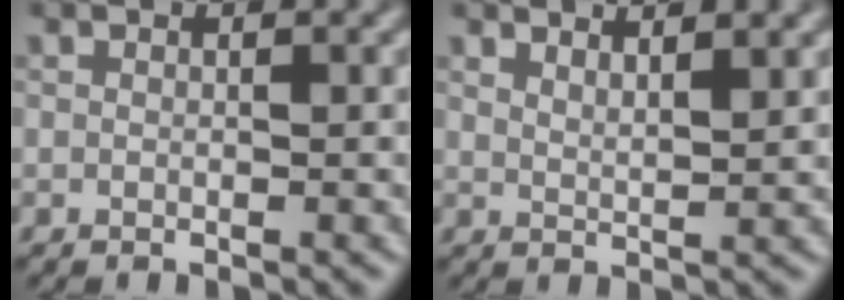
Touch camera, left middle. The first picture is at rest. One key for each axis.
{"total": 2.6, "fx": 2.1, "fy": 0.7, "fz": 1.4, "tx": -0.007, "ty": 0.004, "tz": 0.026}